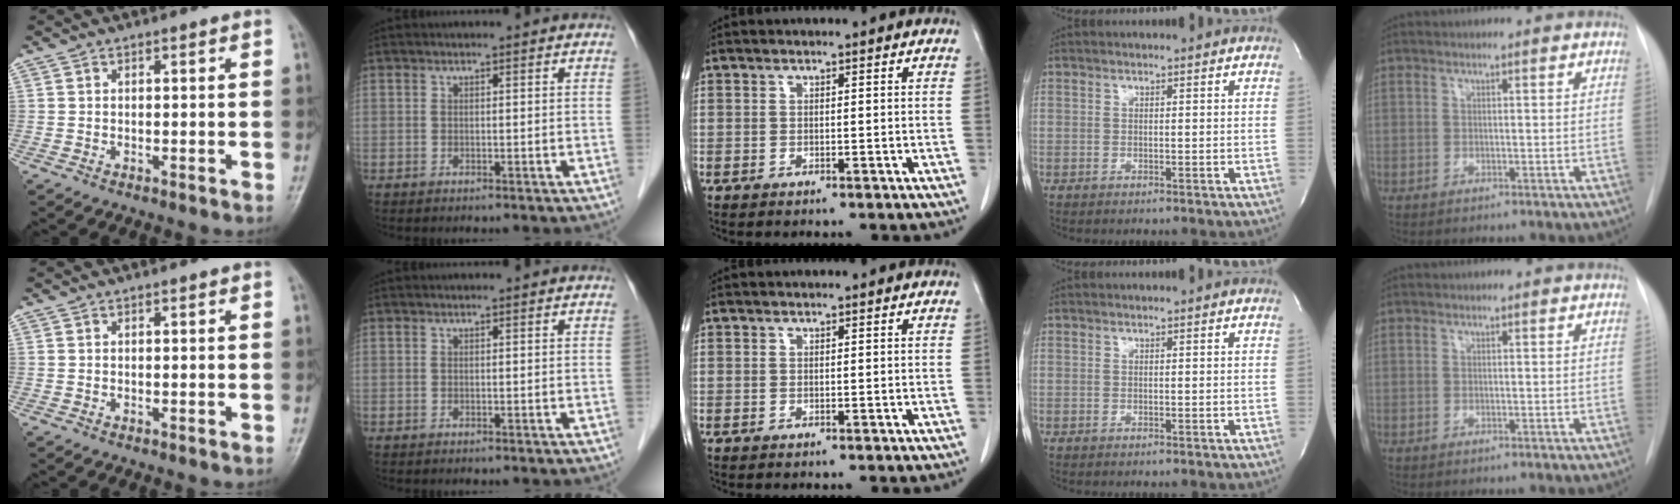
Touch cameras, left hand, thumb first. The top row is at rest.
{}